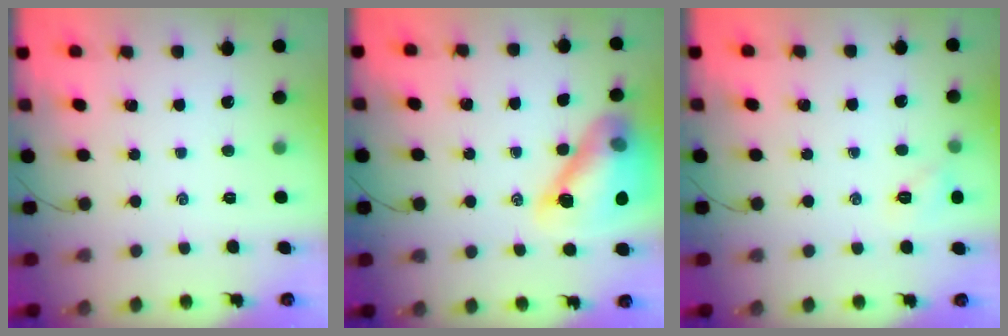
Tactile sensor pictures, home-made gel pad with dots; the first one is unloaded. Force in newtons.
{"total": 15.4, "press": 15.1, "slide": 2.9}
{"total": 5.8, "press": 5.5, "slide": 1.6}